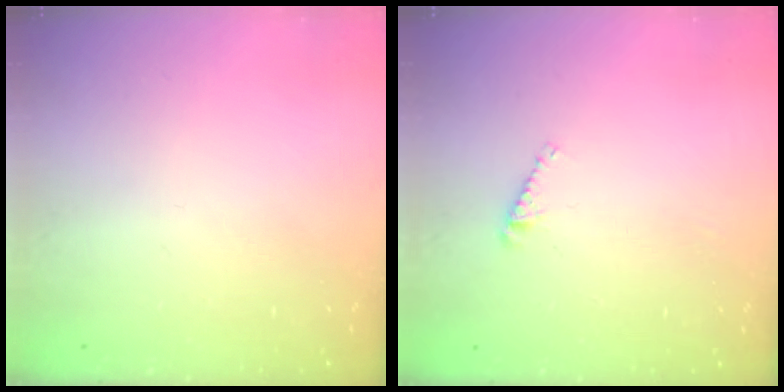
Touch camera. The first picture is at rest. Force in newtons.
{"total": 3.0, "press": 3.0, "slide": 0.4}